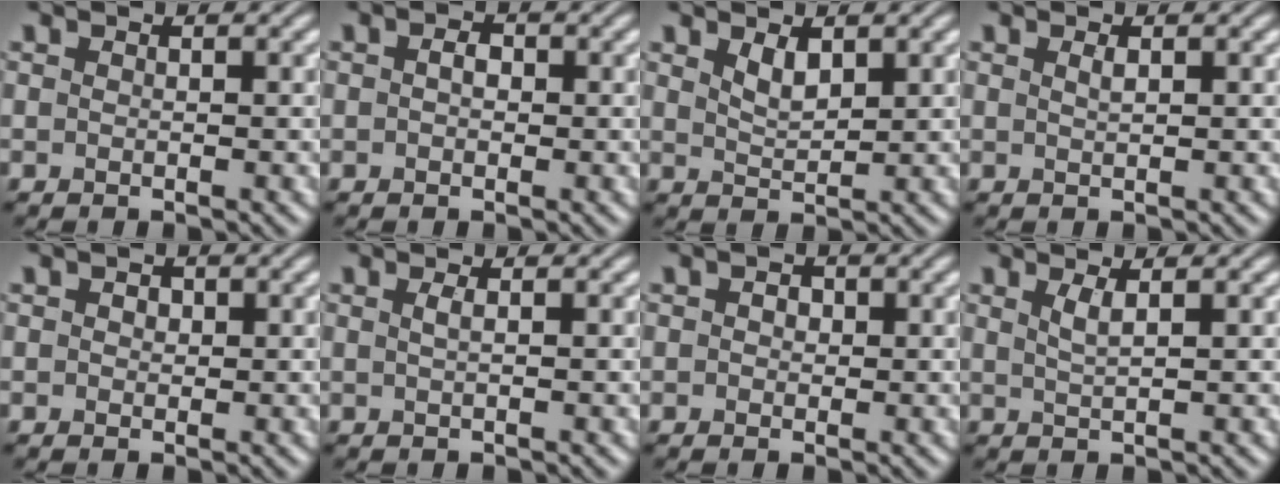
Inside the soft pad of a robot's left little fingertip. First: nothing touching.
{"total": 1.6, "force": [0.3, 1.1, 1.1], "torque": [-0.017, 0.002, -0.004]}
{"total": 2.0, "force": [1.2, 0.8, 1.4], "torque": [-0.029, -0.004, 0.028]}
{"total": 0.8, "force": [0.4, 0.2, 0.6], "torque": [-0.011, 0.002, 0.008]}
{"total": 1.1, "force": [0.4, 0.8, 0.6], "torque": [-0.009, 0.001, -0.001]}
{"total": 1.0, "force": [0.3, 0.4, 0.9], "torque": [-0.015, 0.005, 0.004]}
{"total": 1.4, "force": [0.4, 1.1, 0.8], "torque": [-0.009, 0.004, -0.004]}
{"total": 1.6, "force": [0.8, 0.4, 1.3], "torque": [-0.025, 0.000, 0.013]}